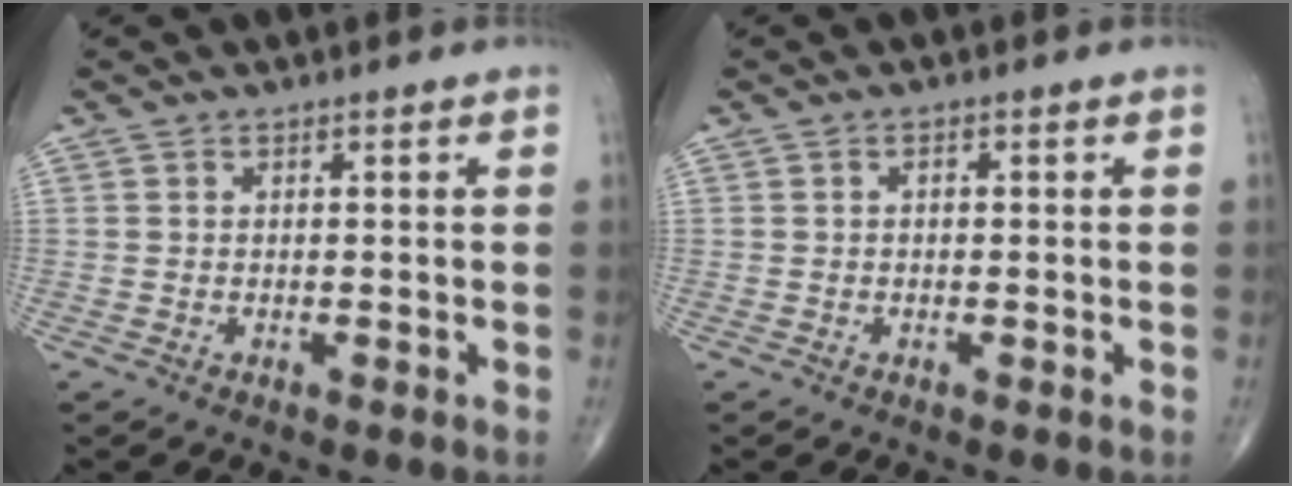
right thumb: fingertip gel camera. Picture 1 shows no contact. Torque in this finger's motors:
{"motor_torque": [-0.32, -0.33, 0.00, 0.25, 0.02]}